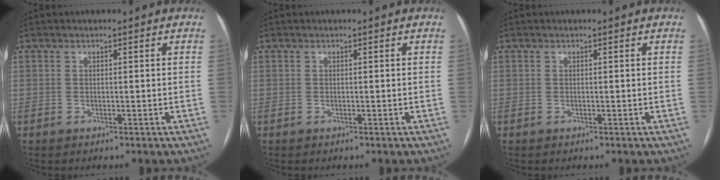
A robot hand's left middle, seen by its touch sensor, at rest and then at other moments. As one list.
[{"total": 0.0}, {"total": 0.0}]